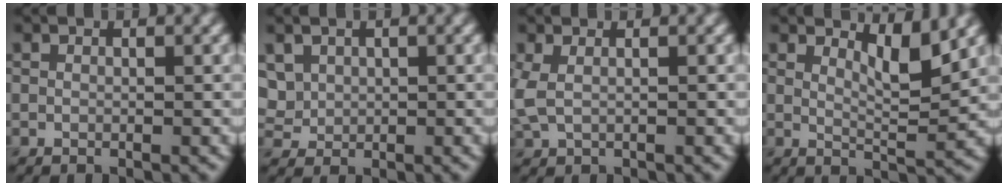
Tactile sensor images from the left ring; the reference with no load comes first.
{"total": 2.6, "force": [1.0, 2.1, 1.1], "torque": [-0.032, 0.005, 0.027]}
{"total": 1.6, "force": [0.3, 0.8, 1.3], "torque": [-0.040, 0.003, 0.006]}
{"total": 3.1, "force": [1.9, 0.6, 2.4], "torque": [-0.040, -0.010, 0.035]}